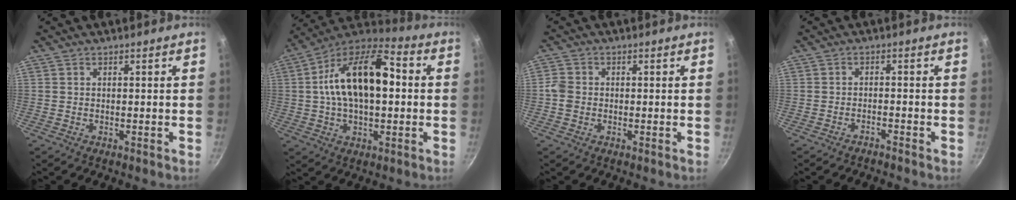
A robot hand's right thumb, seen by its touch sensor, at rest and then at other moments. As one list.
[{"total": 19.9, "force": [2.0, 10.7, 16.6], "torque": [-0.268, 0.031, 0.016]}, {"total": 2.8, "force": [-0.6, 2.4, 1.3], "torque": [-0.025, 0.012, -0.015]}, {"total": 1.5, "force": [-1.5, 0.1, 0.3], "torque": [-0.012, 0.018, -0.020]}]